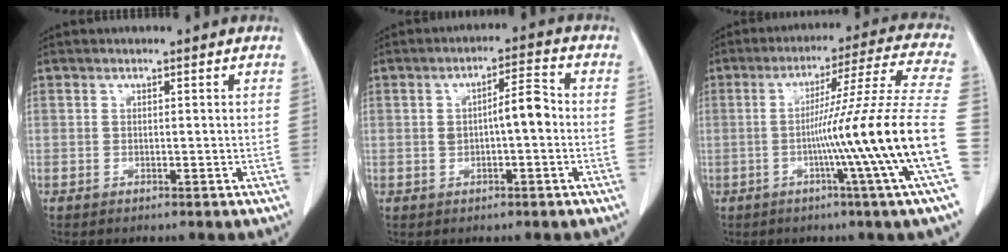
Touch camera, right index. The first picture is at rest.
{"total": 5.3, "force": [-0.2, 1.3, 5.1], "torque": [-0.084, 0.021, -0.002]}
{"total": 20.3, "force": [-4.6, -3.8, 19.4], "torque": [-0.249, -0.009, -0.086]}